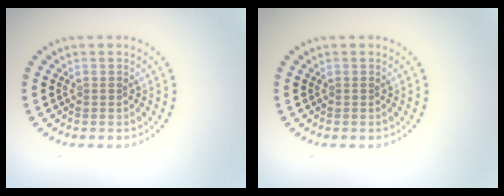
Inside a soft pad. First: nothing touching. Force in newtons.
{"total": 0.0}